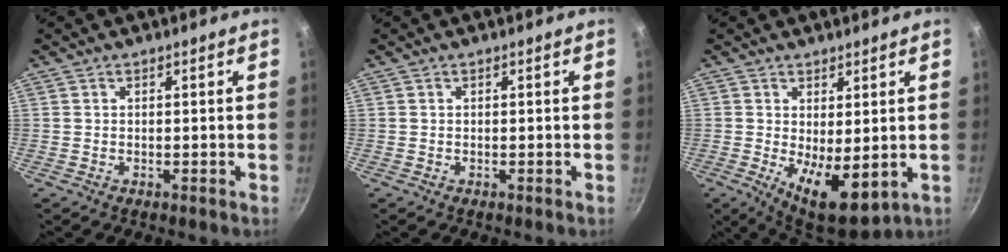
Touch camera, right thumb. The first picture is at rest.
{"total": 0.0}
{"total": 9.5, "force": [-0.7, 4.0, 8.6], "torque": [-0.113, -0.022, 0.002]}